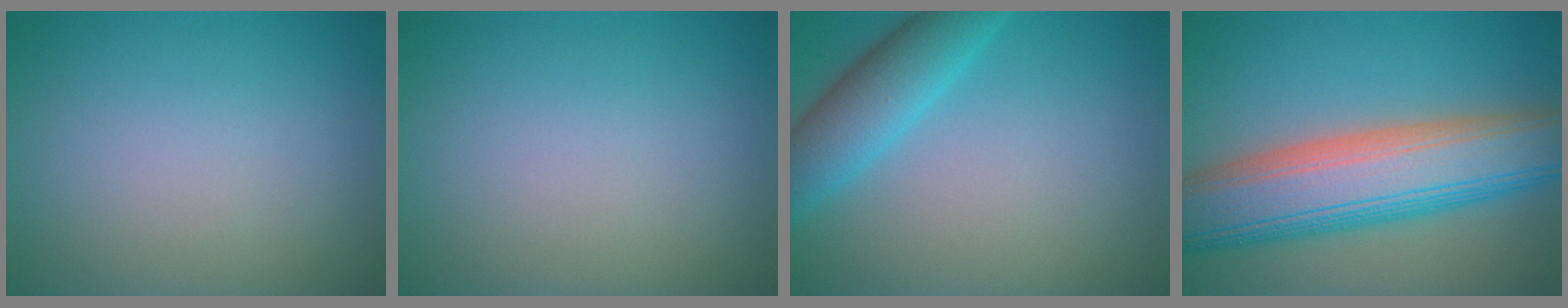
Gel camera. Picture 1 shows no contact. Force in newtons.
{"total": 0.0}
{"total": 4.9, "press": 4.9, "slide": 0.3}
{"total": 11.4, "press": 11.4, "slide": 0.4}